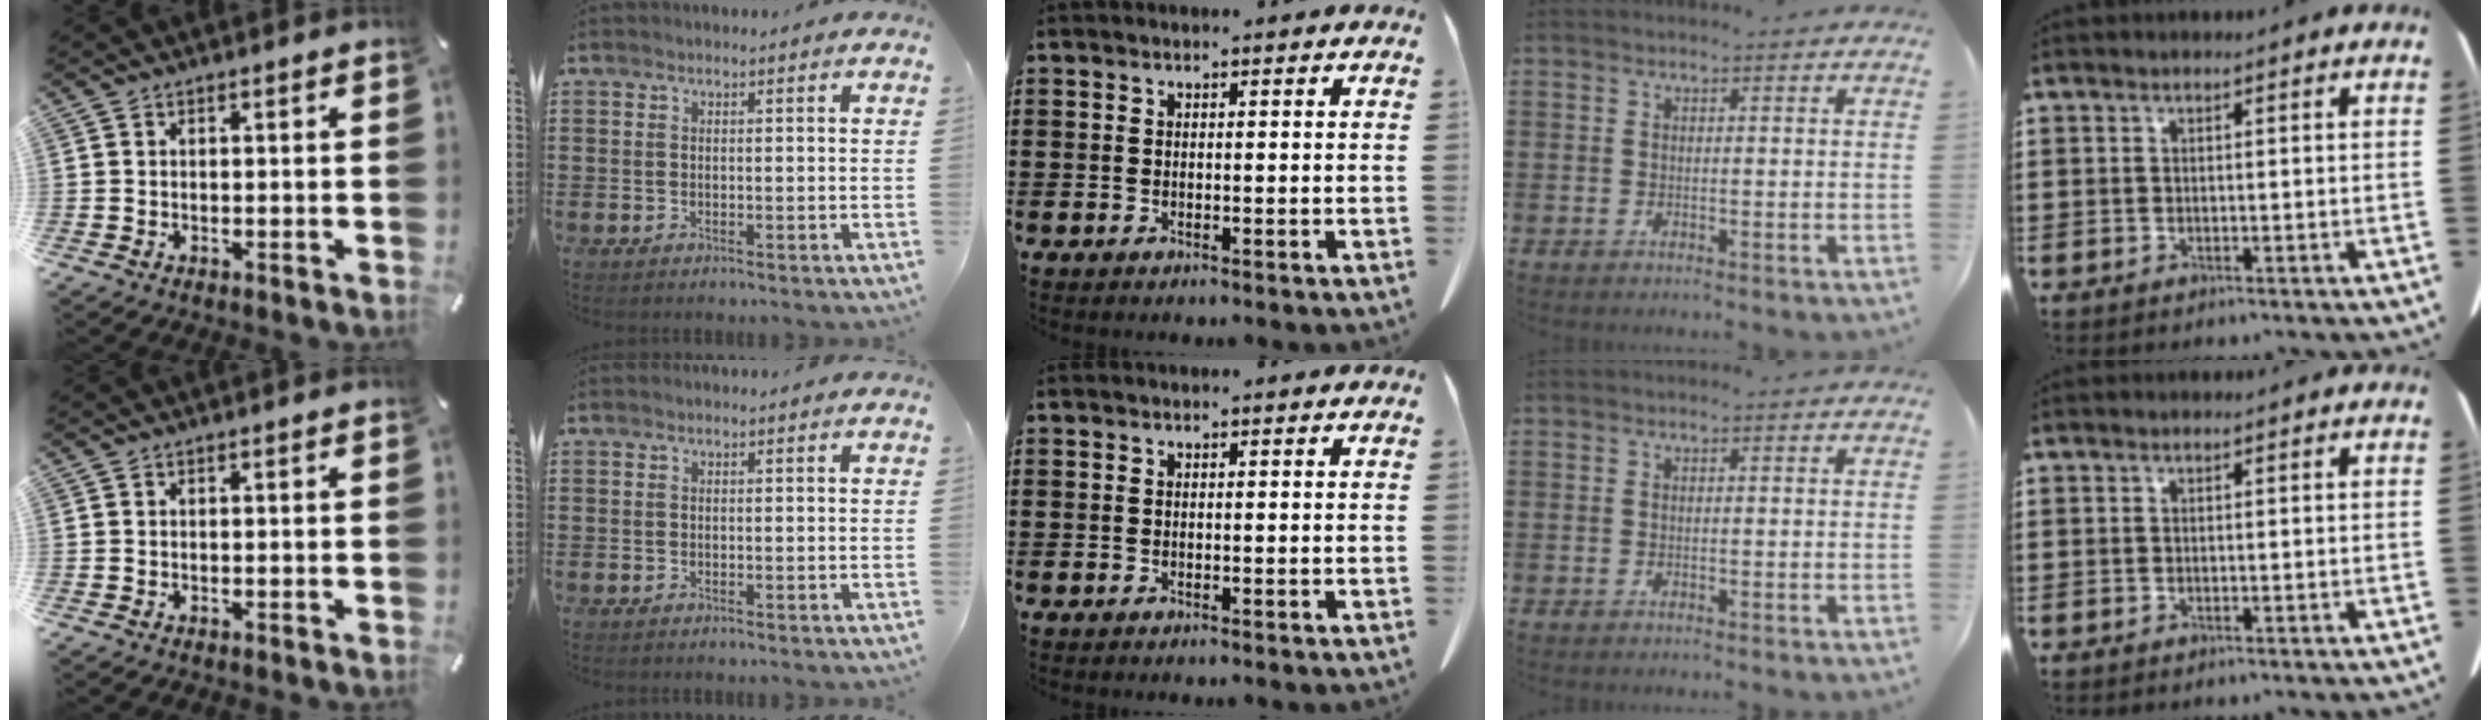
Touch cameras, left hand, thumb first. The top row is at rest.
{}